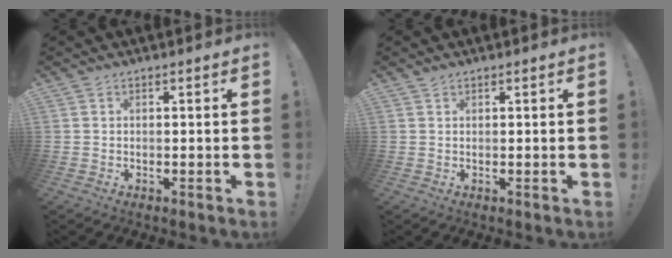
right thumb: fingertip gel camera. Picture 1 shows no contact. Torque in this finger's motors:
{"motor_torque": [-0.04, 0.13, 0.14, 0.09, -0.02]}